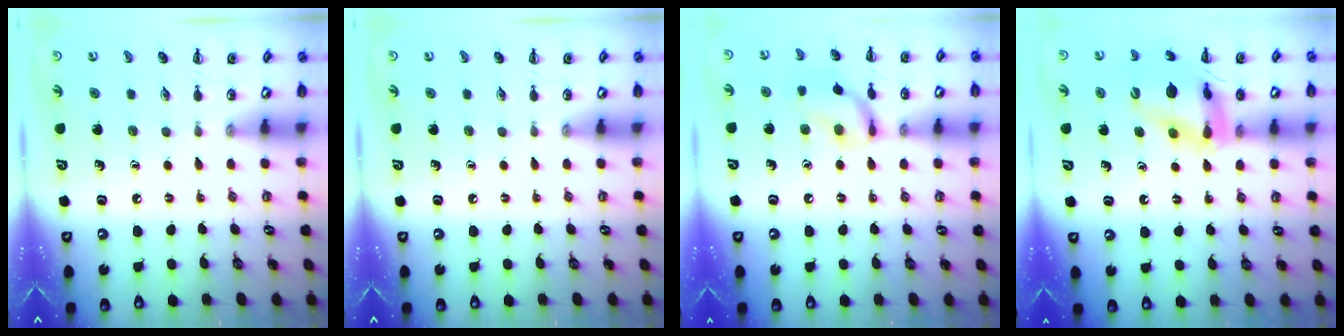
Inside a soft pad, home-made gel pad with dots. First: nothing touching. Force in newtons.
{"total": 0.0}
{"total": 11.4, "press": 11.3, "slide": 0.9}
{"total": 15.0, "press": 14.8, "slide": 2.4}